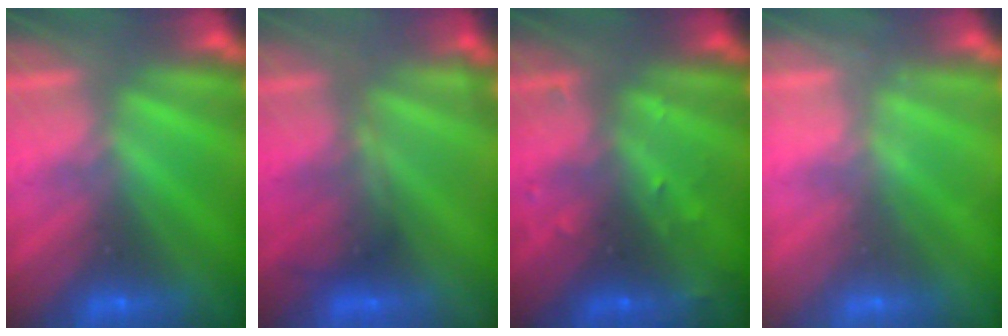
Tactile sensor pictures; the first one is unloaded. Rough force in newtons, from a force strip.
{"total": 4.8}
{"total": 2.9}
{"total": 2.2}